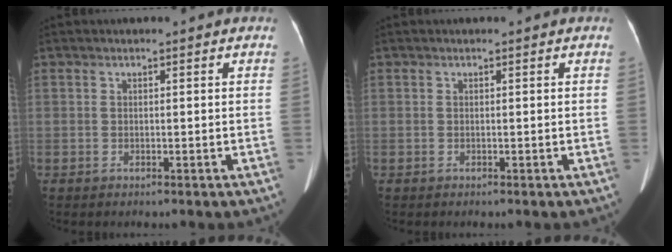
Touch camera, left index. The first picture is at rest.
{"total": 0.0}